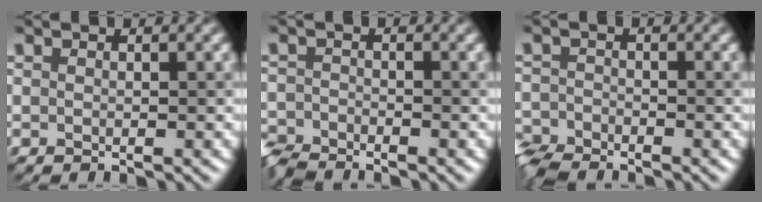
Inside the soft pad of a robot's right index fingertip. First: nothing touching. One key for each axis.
{"total": 3.1, "fx": -2.9, "fy": 0.8, "fz": 0.7, "tx": -0.016, "ty": -0.005, "tz": -0.069}
{"total": 3.8, "fx": -3.5, "fy": 1.1, "fz": 1.2, "tx": -0.032, "ty": -0.010, "tz": -0.082}